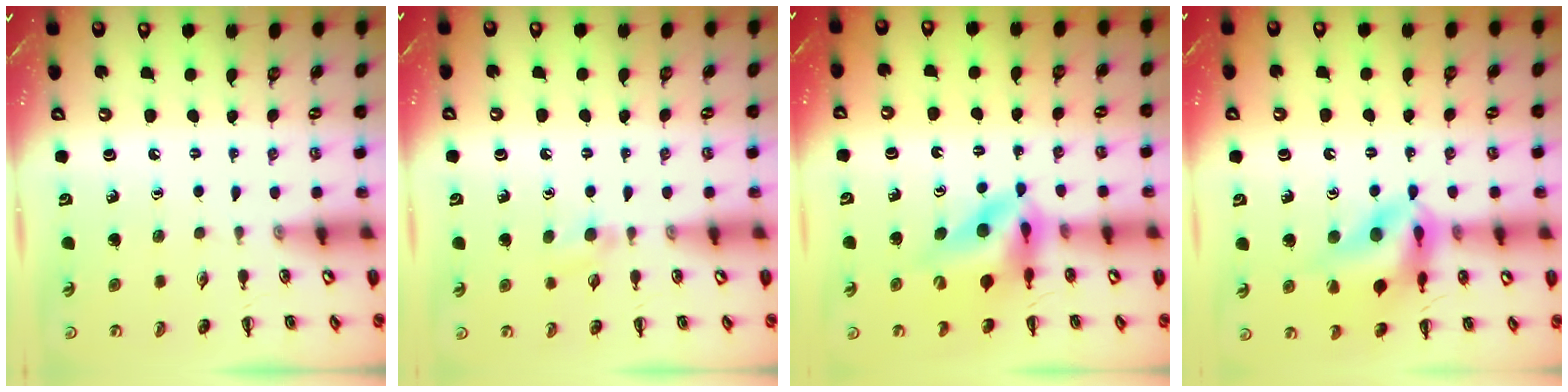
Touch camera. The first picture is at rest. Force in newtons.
{"total": 4.4, "press": 4.1, "slide": 1.6}
{"total": 11.5, "press": 10.9, "slide": 3.5}
{"total": 15.0, "press": 14.8, "slide": 2.8}